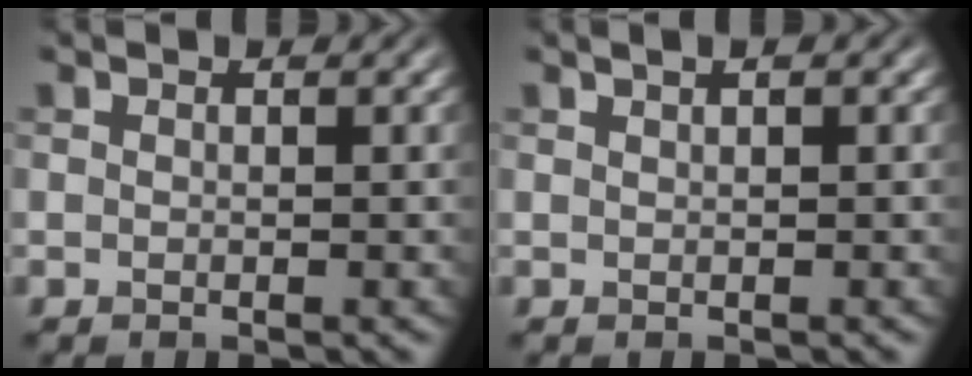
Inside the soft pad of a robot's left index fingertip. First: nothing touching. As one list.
[{"total": 1.2, "force": [0.9, 0.2, 0.8], "torque": [-0.015, 0.006, 0.009]}]